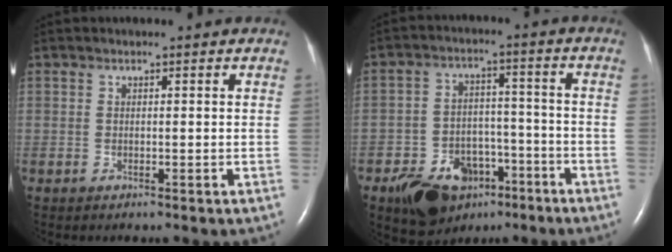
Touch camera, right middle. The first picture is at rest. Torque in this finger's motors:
{"motor_torque": [0.19, -0.19, 0.08, 0.09]}